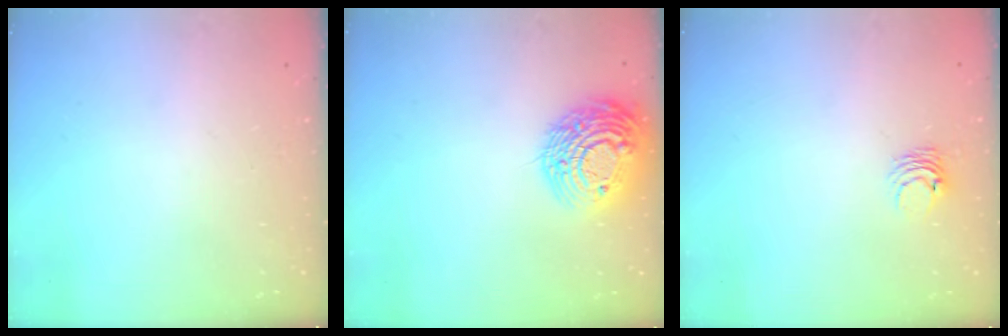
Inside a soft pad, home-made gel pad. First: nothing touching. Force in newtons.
{"total": 16.7, "press": 16.7, "slide": 1.4}
{"total": 3.9, "press": 3.9, "slide": 0.3}